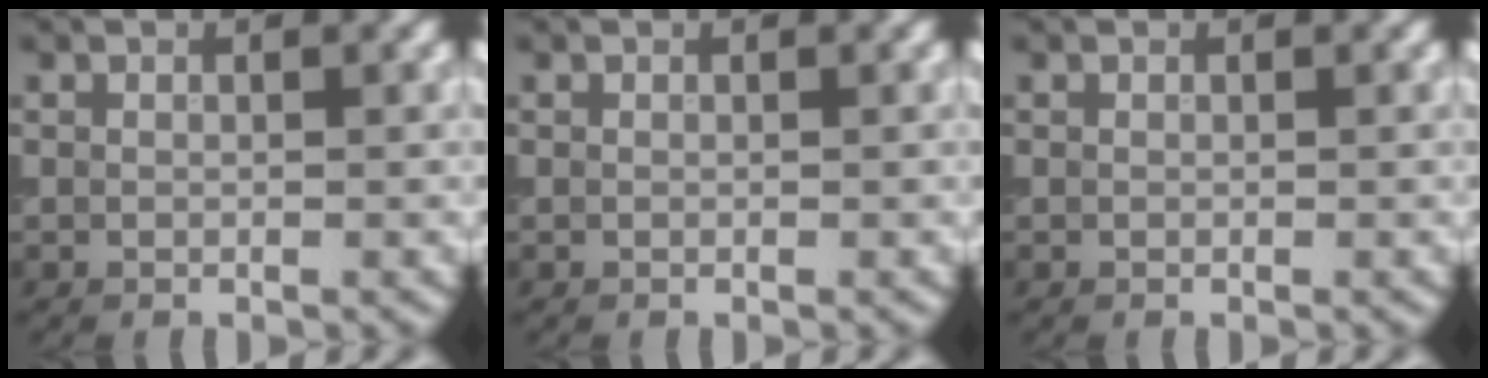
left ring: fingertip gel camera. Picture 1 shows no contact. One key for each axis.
{"total": 0.0}
{"total": 0.0}